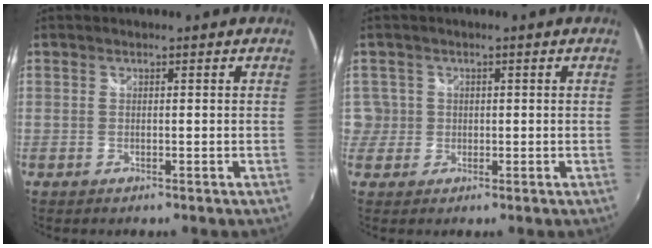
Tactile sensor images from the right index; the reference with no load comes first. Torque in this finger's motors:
{"motor_torque": [-0.42, 0.32, 0.01, -0.01]}